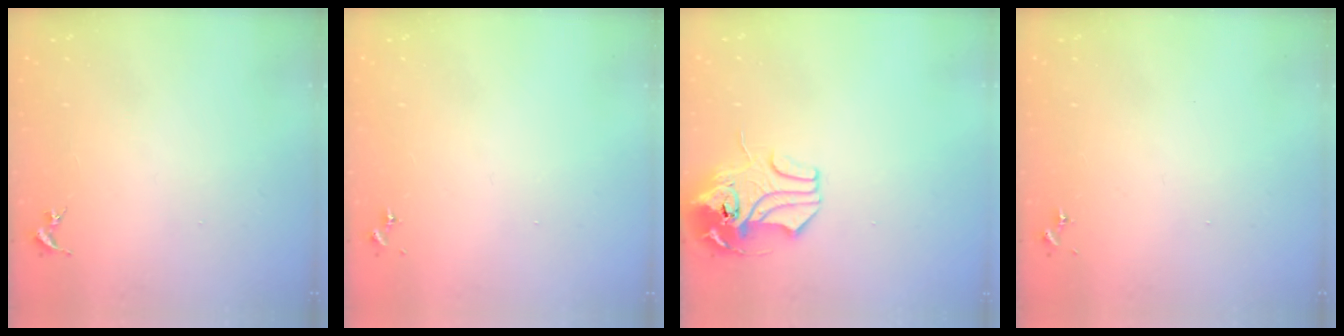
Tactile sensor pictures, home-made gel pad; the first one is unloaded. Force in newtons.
{"total": 0.0}
{"total": 12.2, "press": 12.1, "slide": 1.7}
{"total": 0.0}